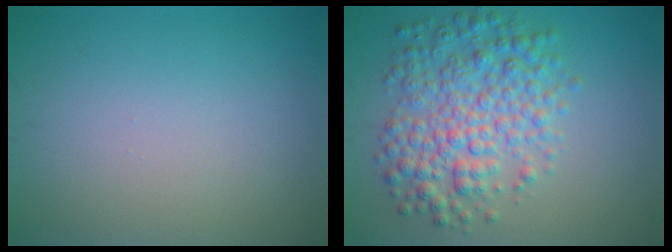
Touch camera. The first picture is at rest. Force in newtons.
{"total": 6.3, "press": 6.3, "slide": 0.1}